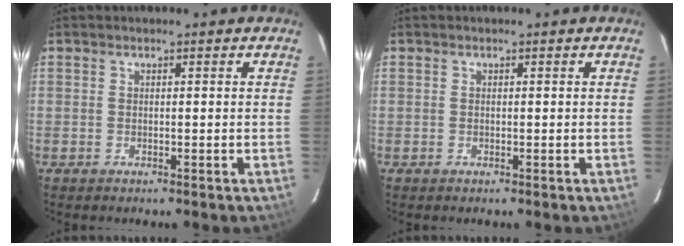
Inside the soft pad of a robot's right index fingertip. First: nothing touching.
{"total": 0.0}